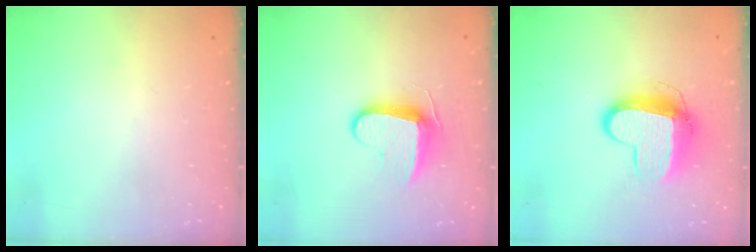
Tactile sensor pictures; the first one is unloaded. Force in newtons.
{"total": 8.7, "press": 8.7, "slide": 0.9}
{"total": 11.6, "press": 11.5, "slide": 1.3}